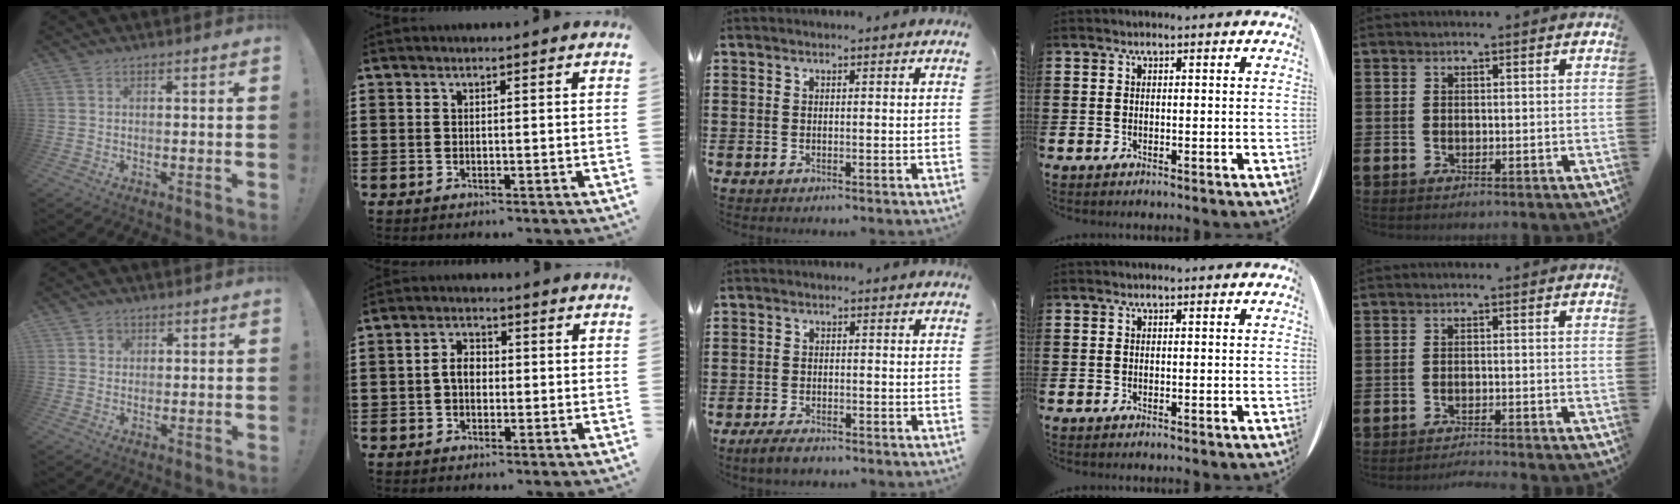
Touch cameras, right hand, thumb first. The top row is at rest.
{"thumb": {"total": 2.7, "force": [1.3, 2.3, 0.4], "torque": [0.000, -0.004, 0.021]}, "index": {"total": 3.1, "force": [-0.4, 1.9, 2.4], "torque": [-0.048, 0.006, -0.008]}, "middle": {"total": 2.6, "force": [-2.2, 0.9, 1.1], "torque": [-0.035, 0.000, -0.048]}, "little": {"total": 1.3, "force": [-1.3, -0.2, 0.1], "torque": [-0.002, 0.003, -0.027]}}